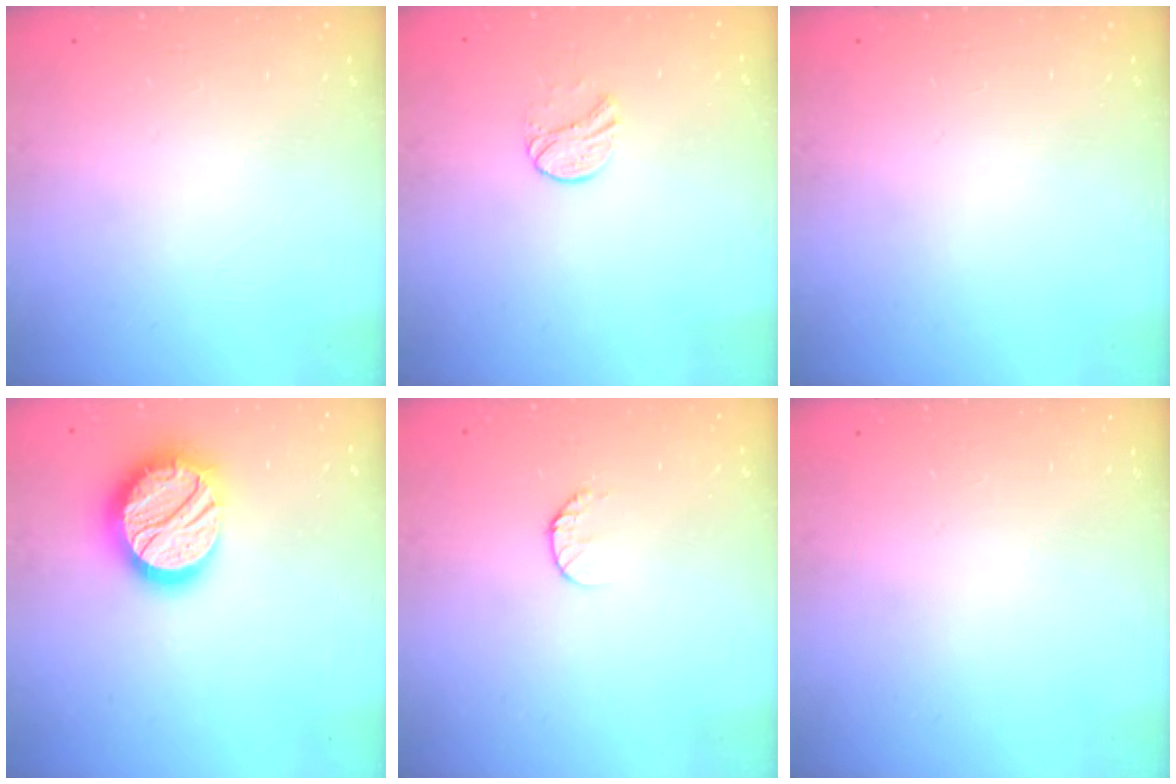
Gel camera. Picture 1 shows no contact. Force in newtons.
{"total": 6.9, "press": 6.9, "slide": 0.5}
{"total": 0.0}
{"total": 19.0, "press": 18.9, "slide": 1.3}
{"total": 6.0, "press": 6.0, "slide": 0.6}
{"total": 0.0}